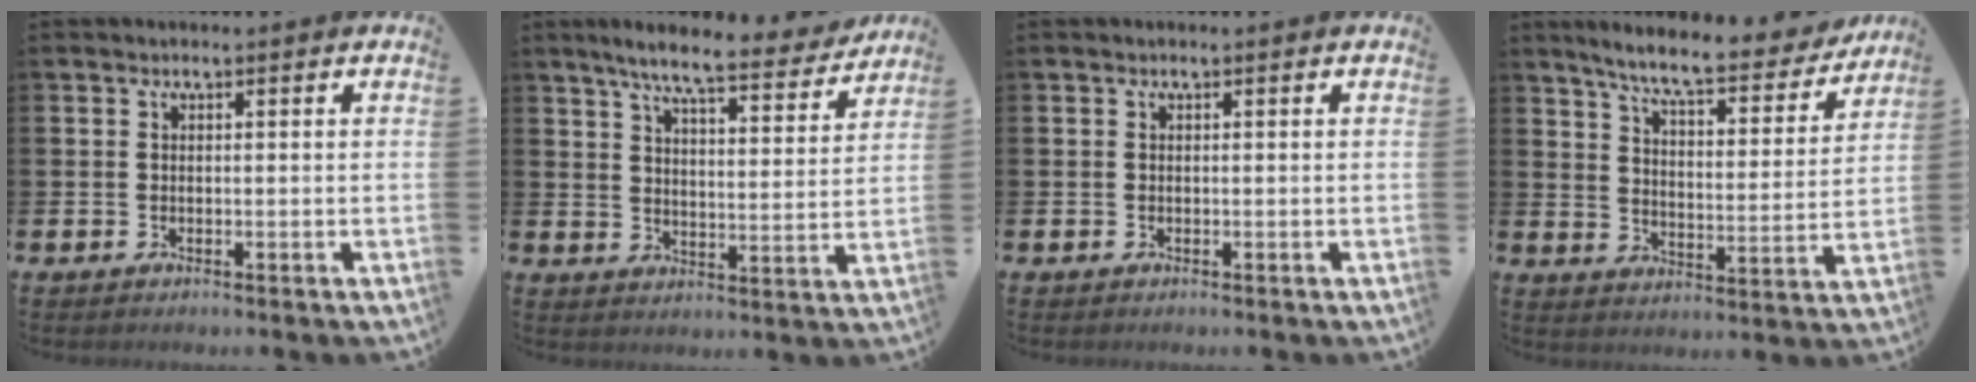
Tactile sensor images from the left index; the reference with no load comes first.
{"total": 7.9, "force": [7.1, 0.8, 3.5], "torque": [-0.081, -0.036, 0.120]}
{"total": 0.0}
{"total": 8.1, "force": [7.3, 1.1, 3.3], "torque": [-0.091, -0.043, 0.124]}